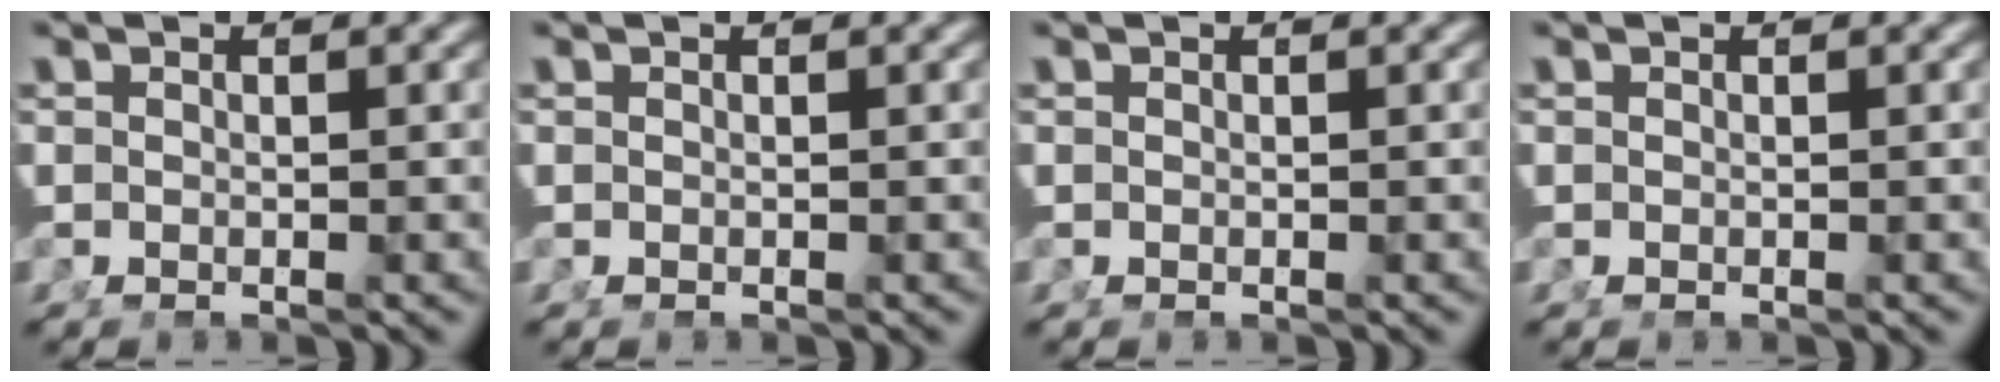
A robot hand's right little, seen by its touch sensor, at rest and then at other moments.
{"total": 0.0}
{"total": 0.0}
{"total": 0.0}